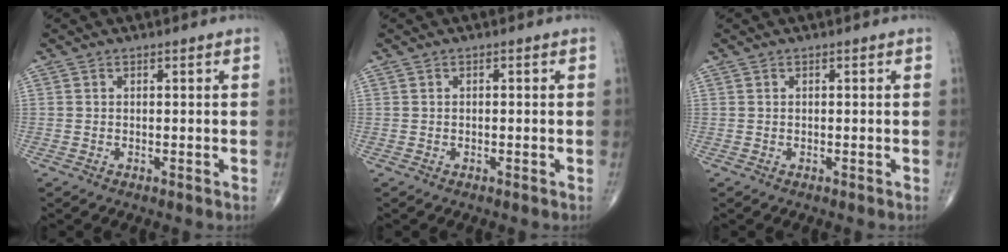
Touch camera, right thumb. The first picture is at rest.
{"total": 0.0}
{"total": 0.0}